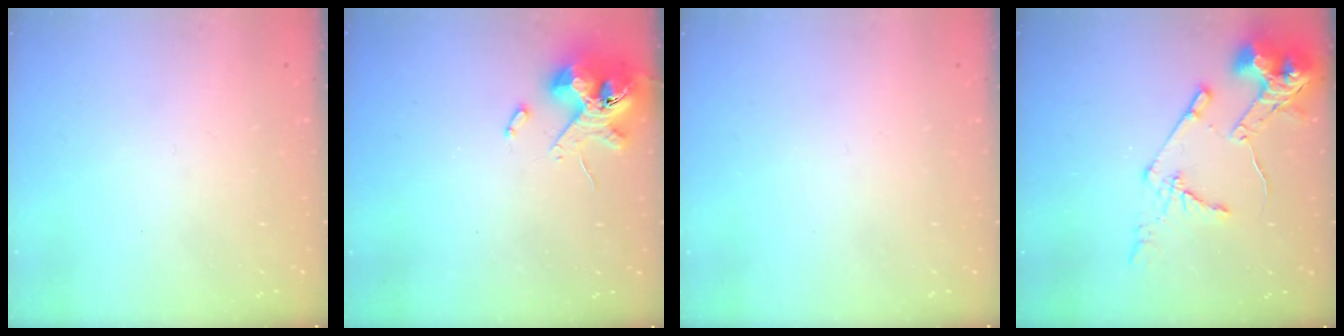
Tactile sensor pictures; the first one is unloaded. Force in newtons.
{"total": 10.9, "press": 10.7, "slide": 1.7}
{"total": 0.0}
{"total": 14.5, "press": 14.4, "slide": 1.5}